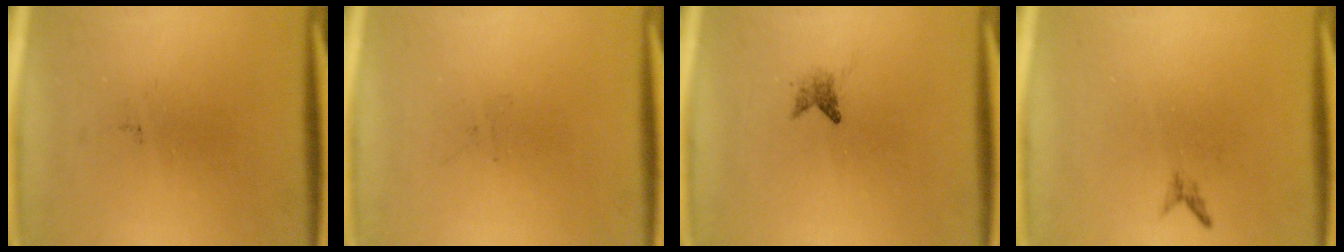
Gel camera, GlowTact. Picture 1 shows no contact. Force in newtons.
{"total": 0.0}
{"total": 1.2}
{"total": 0.7}